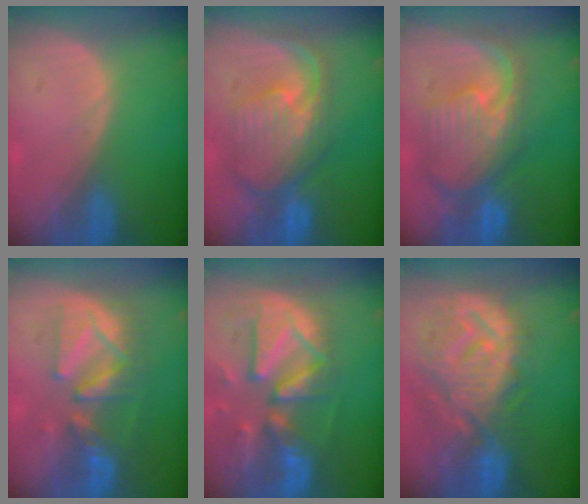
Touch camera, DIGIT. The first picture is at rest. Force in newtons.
{"total": 10.7, "press": 9.5, "slide": 4.9}
{"total": 11.4, "press": 9.9, "slide": 5.7}
{"total": 8.9, "press": 8.8, "slide": 1.0}
{"total": 13.1, "press": 11.4, "slide": 6.6}
{"total": 12.5, "press": 11.1, "slide": 5.7}